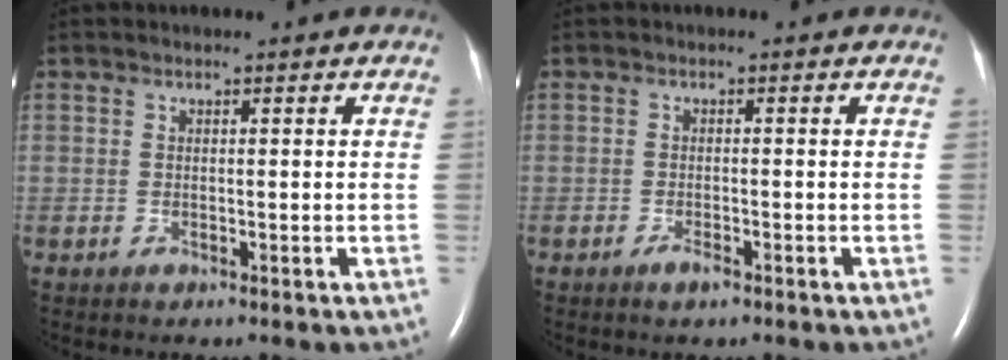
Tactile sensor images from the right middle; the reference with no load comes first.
{"total": 1.5, "force": [-1.0, 0.4, 1.0], "torque": [-0.024, -0.002, -0.016]}